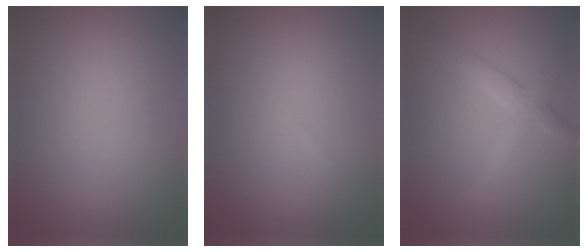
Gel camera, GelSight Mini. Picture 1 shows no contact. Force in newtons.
{"total": 0.0}
{"total": 2.7, "press": 2.7, "slide": 0.1}